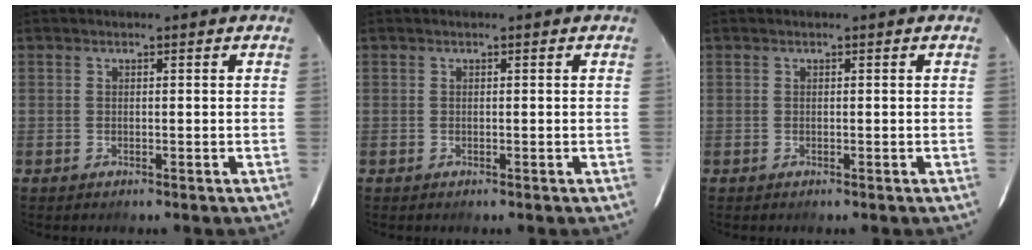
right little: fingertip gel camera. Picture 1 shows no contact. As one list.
[{"total": 0.0}, {"total": 0.0}]